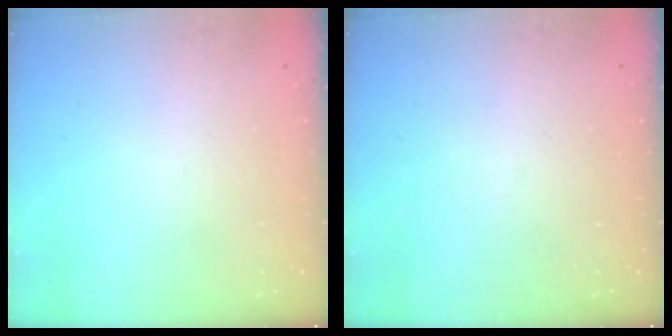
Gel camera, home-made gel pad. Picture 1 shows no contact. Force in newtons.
{"total": 0.0}